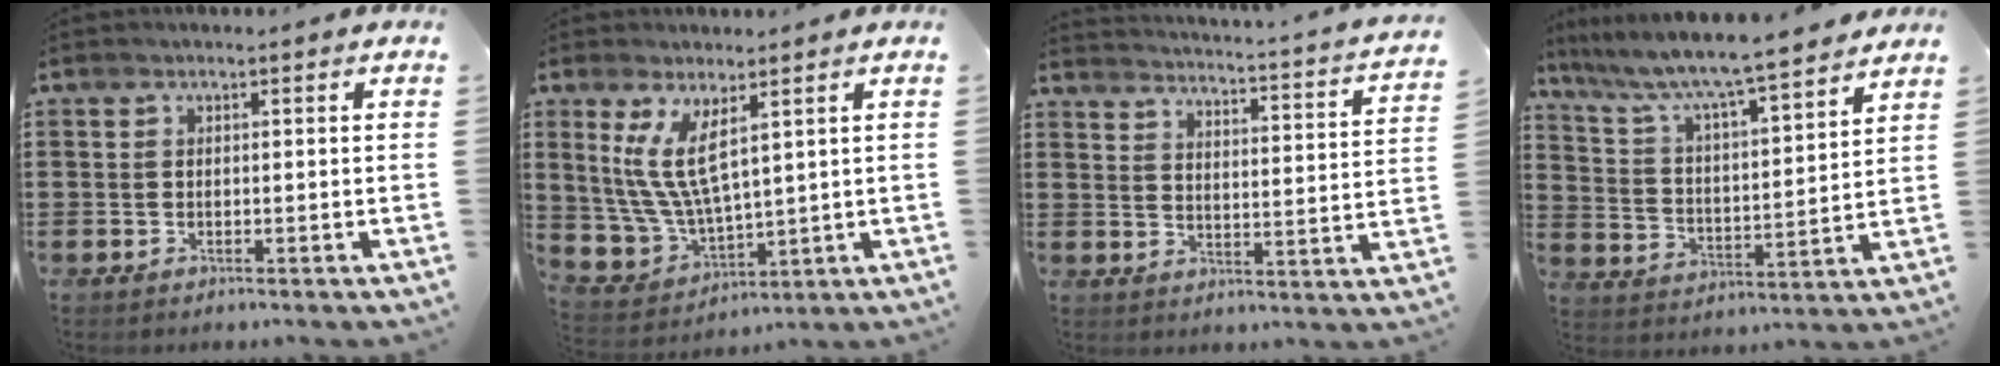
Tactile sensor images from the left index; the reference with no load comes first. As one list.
[{"total": 9.4, "force": [4.2, 4.2, 7.3], "torque": [-0.179, -0.010, 0.073]}, {"total": 2.4, "force": [2.1, -0.8, 0.8], "torque": [-0.033, -0.033, 0.023]}, {"total": 6.7, "force": [6.0, 0.0, 3.0], "torque": [-0.085, -0.047, 0.095]}]